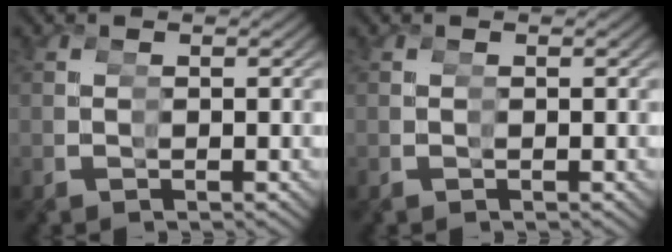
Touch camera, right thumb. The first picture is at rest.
{"total": 0.0}